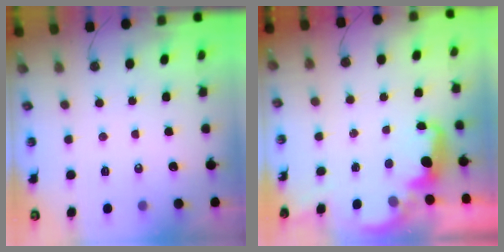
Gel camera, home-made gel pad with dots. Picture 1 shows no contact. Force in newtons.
{"total": 2.2, "press": 2.1, "slide": 0.6}